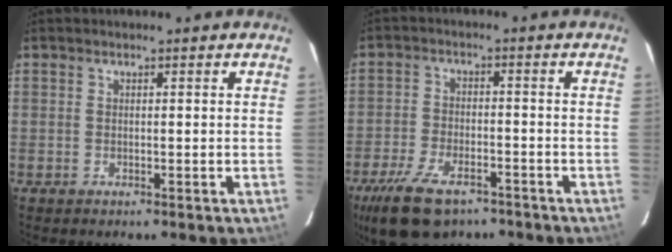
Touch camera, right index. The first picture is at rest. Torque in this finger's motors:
{"motor_torque": [1.12, -1.02, 0.54, 0.12]}